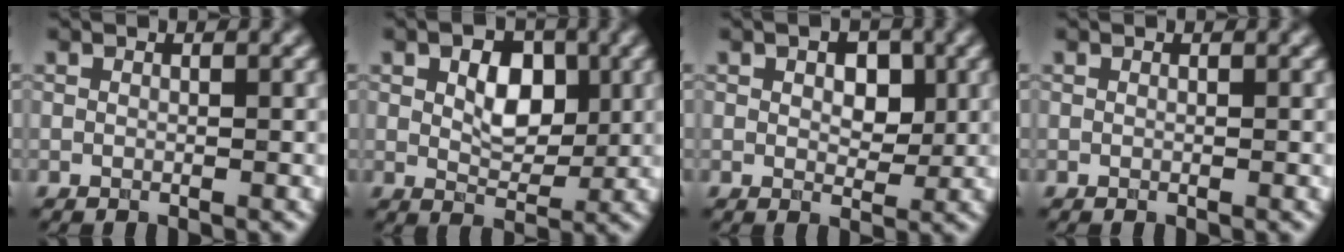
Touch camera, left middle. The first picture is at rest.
{"total": 3.5, "force": [0.8, 2.2, 2.6], "torque": [-0.047, 0.002, 0.019]}
{"total": 2.5, "force": [0.6, 1.4, 1.9], "torque": [-0.030, 0.001, 0.019]}
{"total": 0.0}